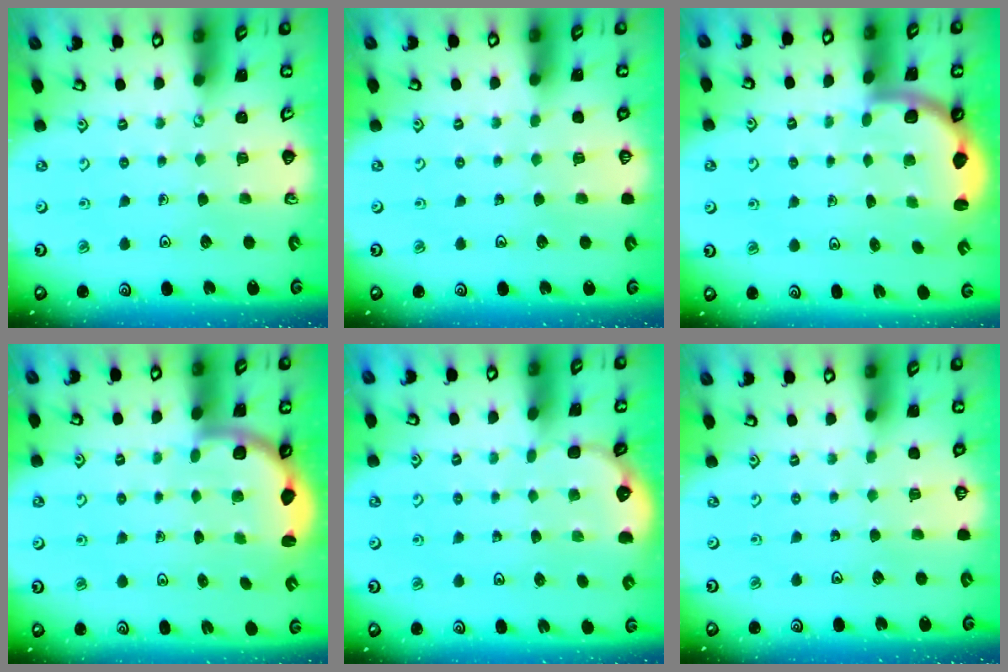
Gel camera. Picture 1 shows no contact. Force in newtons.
{"total": 0.0}
{"total": 2.6, "press": 2.5, "slide": 0.6}
{"total": 3.3, "press": 2.6, "slide": 1.9}
{"total": 1.6, "press": 0.9, "slide": 1.3}
{"total": 0.0}